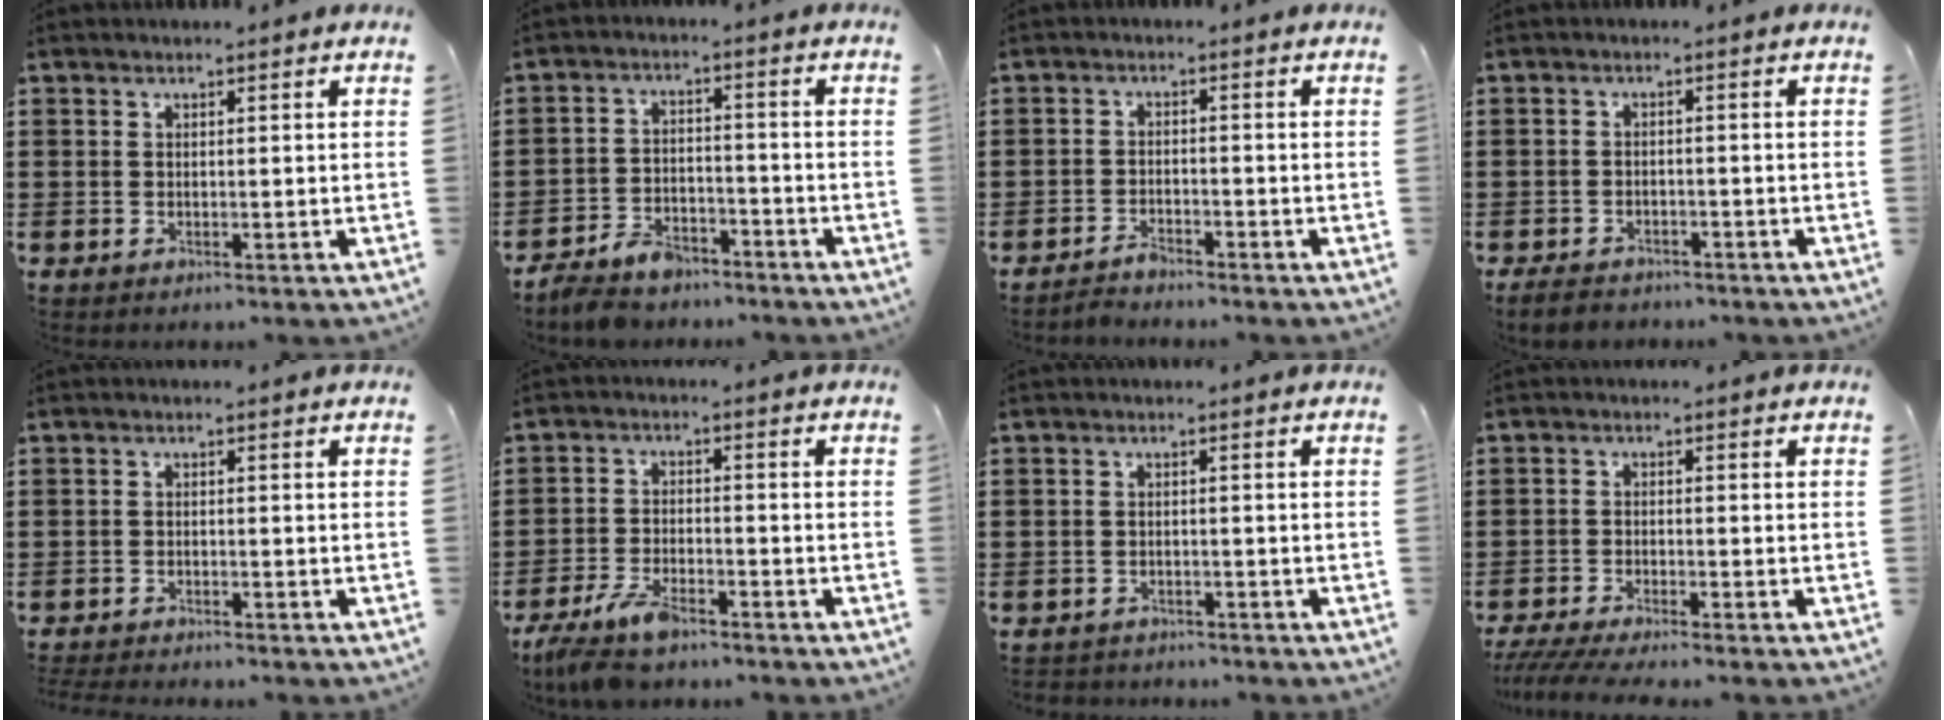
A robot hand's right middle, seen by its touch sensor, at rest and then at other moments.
{"total": 4.6, "force": [-4.4, 1.2, 0.9], "torque": [-0.025, 0.006, -0.091]}
{"total": 2.1, "force": [-2.1, 0.1, 0.4], "torque": [-0.013, 0.001, -0.043]}
{"total": 2.7, "force": [-2.5, 0.8, 0.6], "torque": [-0.020, 0.001, -0.055]}
{"total": 1.6, "force": [-1.6, -0.1, 0.1], "torque": [-0.006, -0.002, -0.033]}
{"total": 5.7, "force": [-4.8, 1.2, 2.9], "torque": [-0.075, -0.010, -0.096]}
{"total": 1.5, "force": [-1.5, 0.3, -0.2], "torque": [-0.003, 0.003, -0.034]}
{"total": 3.0, "force": [-2.7, -0.1, 1.4], "torque": [-0.037, -0.009, -0.058]}